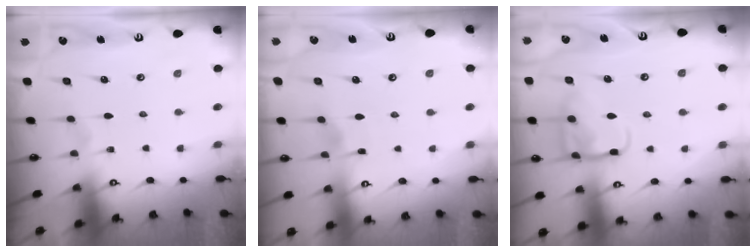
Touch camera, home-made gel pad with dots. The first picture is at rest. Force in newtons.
{"total": 2.6, "press": 2.6, "slide": 0.3}
{"total": 11.8, "press": 11.8, "slide": 1.0}